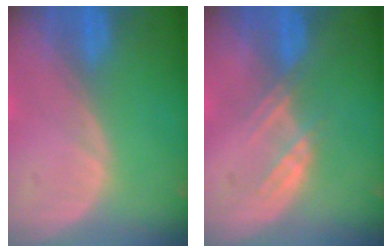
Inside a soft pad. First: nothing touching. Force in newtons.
{"total": 3.0, "press": 2.9, "slide": 0.7}